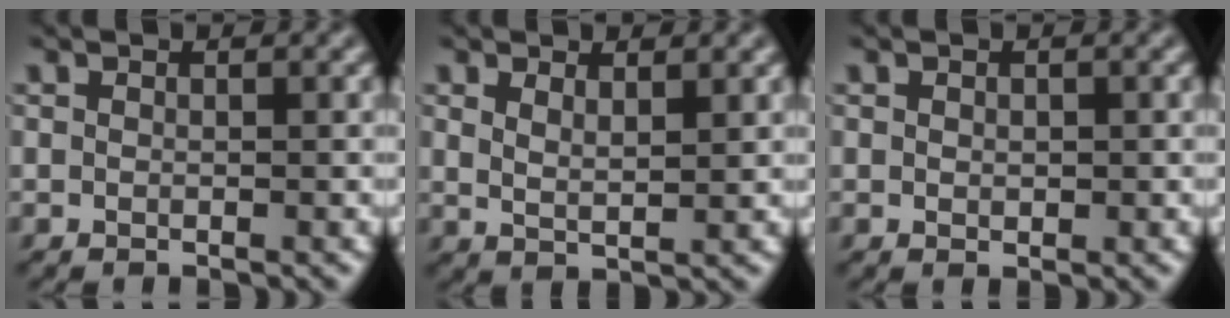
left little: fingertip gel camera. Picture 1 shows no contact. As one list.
[{"total": 1.9, "force": [1.2, 0.5, 1.4], "torque": [-0.032, -0.004, 0.025]}, {"total": 0.7, "force": [0.0, 0.5, 0.5], "torque": [-0.010, -0.001, 0.000]}]